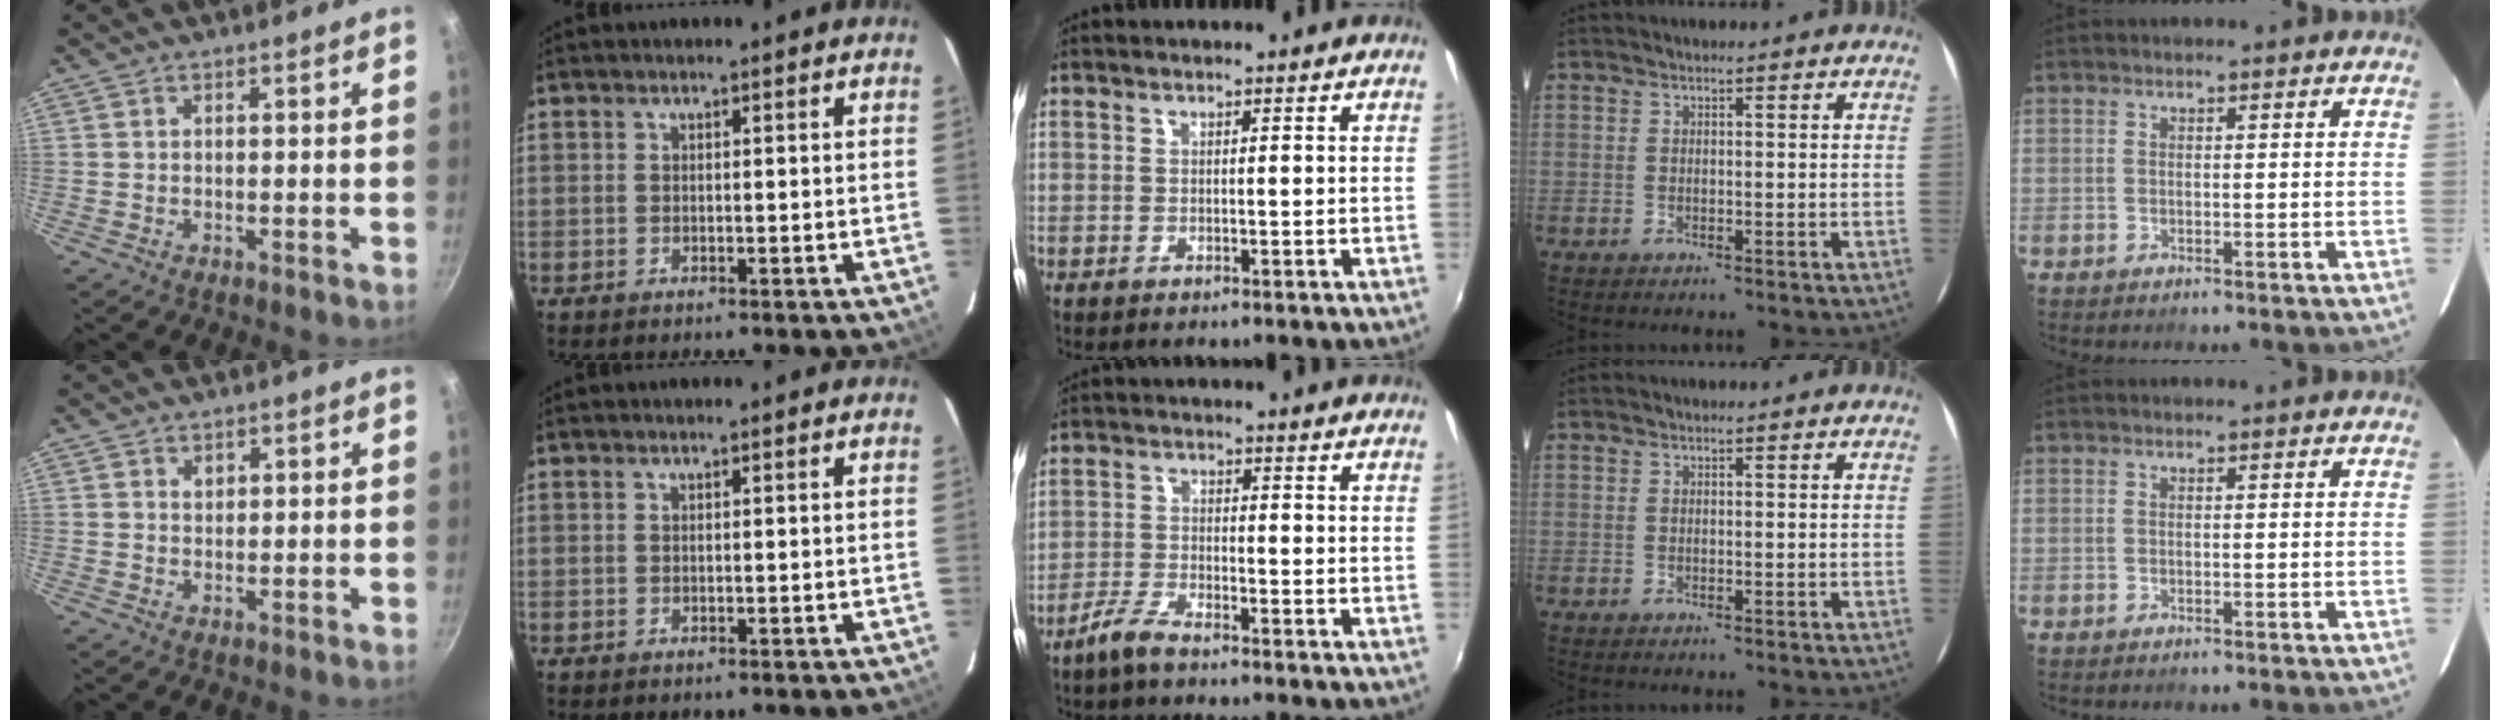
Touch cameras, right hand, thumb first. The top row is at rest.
{"thumb": {"total": 1.2, "force": [0.7, 0.9, 0.4], "torque": [-0.001, -0.003, 0.011]}, "middle": {"total": 4.4, "force": [-3.6, 0.8, 2.3], "torque": [-0.063, -0.001, -0.075]}}